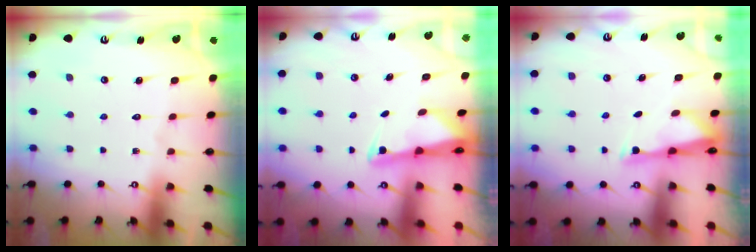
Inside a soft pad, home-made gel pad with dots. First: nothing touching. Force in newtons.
{"total": 2.0, "press": 2.0, "slide": 0.3}
{"total": 3.0, "press": 2.9, "slide": 0.6}